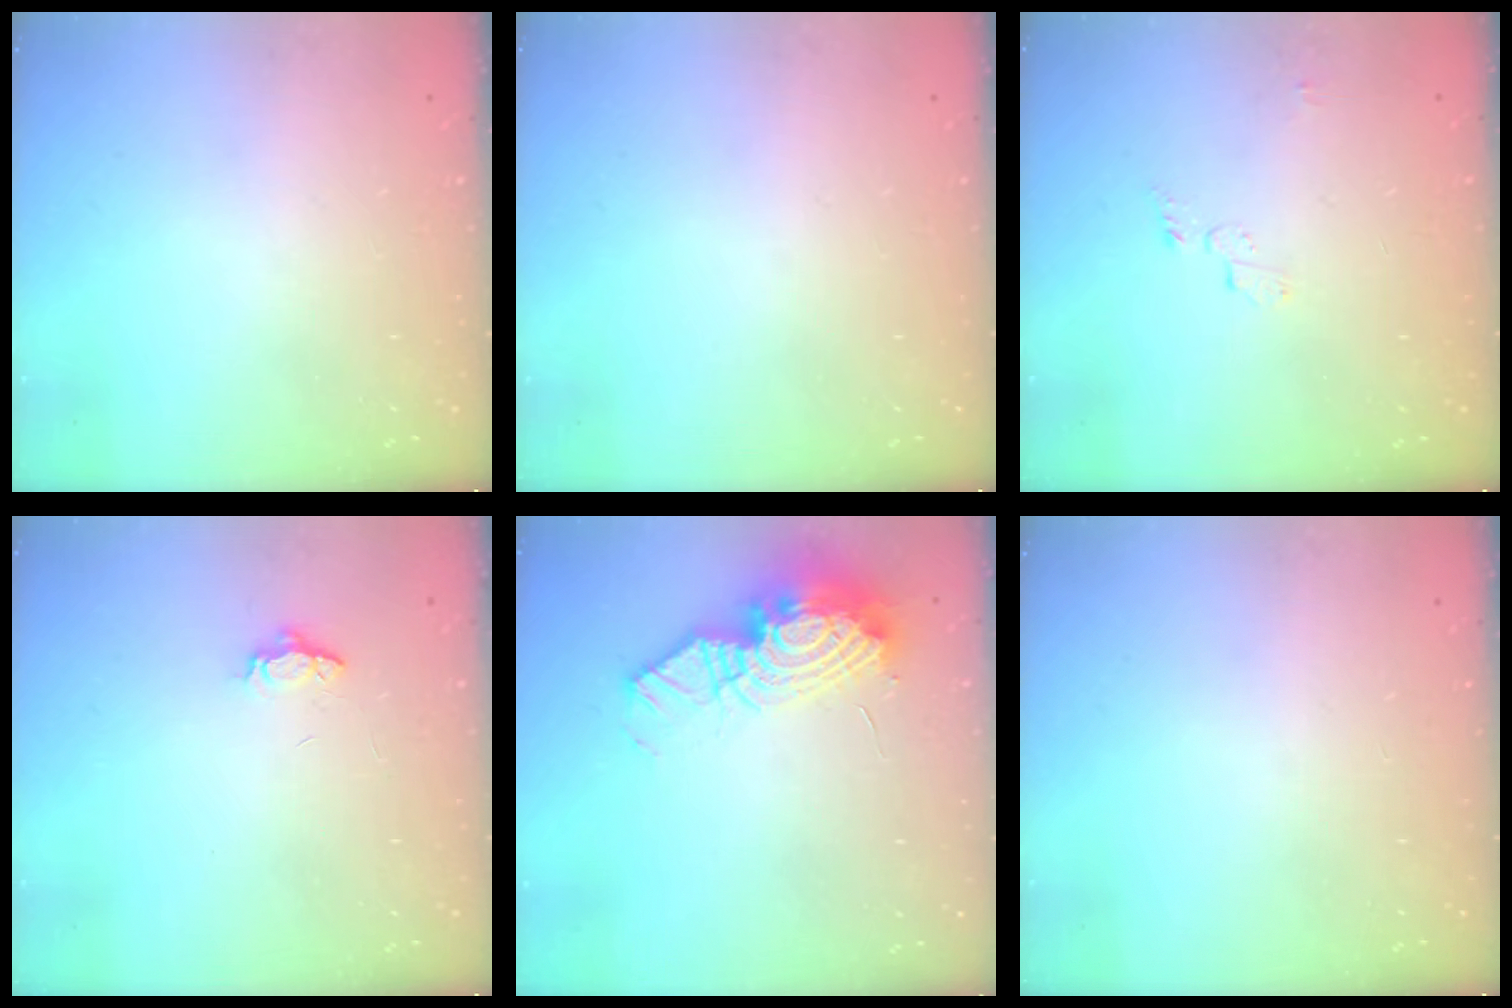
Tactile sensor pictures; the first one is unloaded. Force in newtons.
{"total": 0.0}
{"total": 3.5, "press": 3.4, "slide": 0.4}
{"total": 3.5, "press": 3.5, "slide": 0.4}
{"total": 15.1, "press": 15.0, "slide": 1.1}
{"total": 0.0}